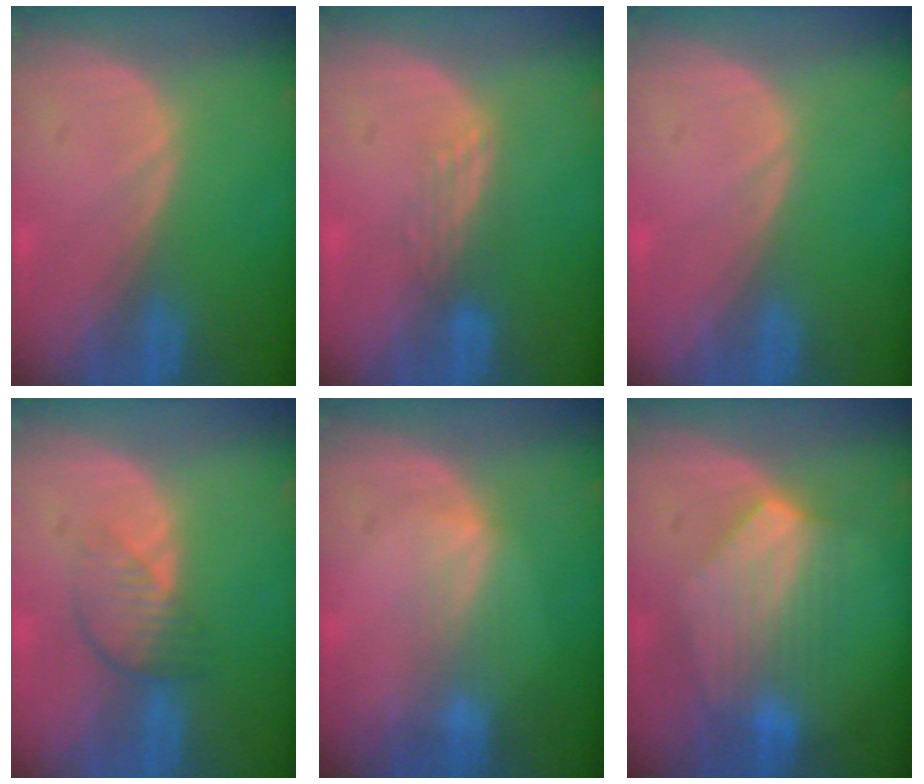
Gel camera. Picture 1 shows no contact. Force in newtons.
{"total": 3.0, "press": 2.5, "slide": 1.7}
{"total": 0.0}
{"total": 3.9, "press": 3.6, "slide": 1.5}
{"total": 2.4, "press": 2.4, "slide": 0.4}
{"total": 6.9, "press": 6.9, "slide": 0.2}